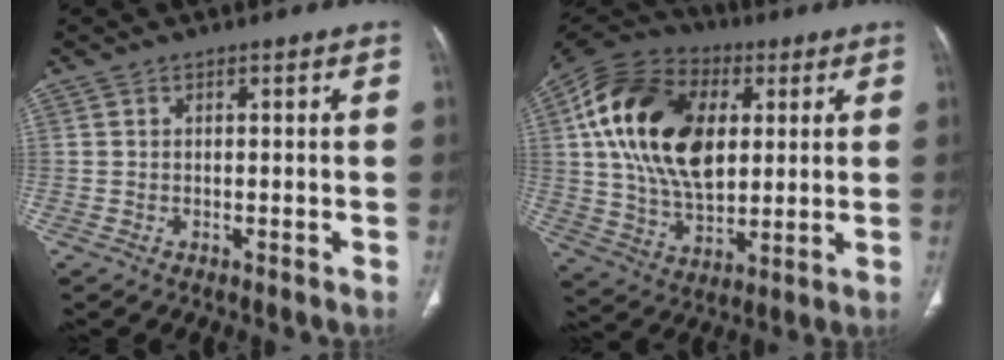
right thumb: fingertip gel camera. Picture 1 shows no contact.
{"total": 24.1, "force": [5.1, 15.1, 18.0], "torque": [-0.313, -0.003, 0.084]}